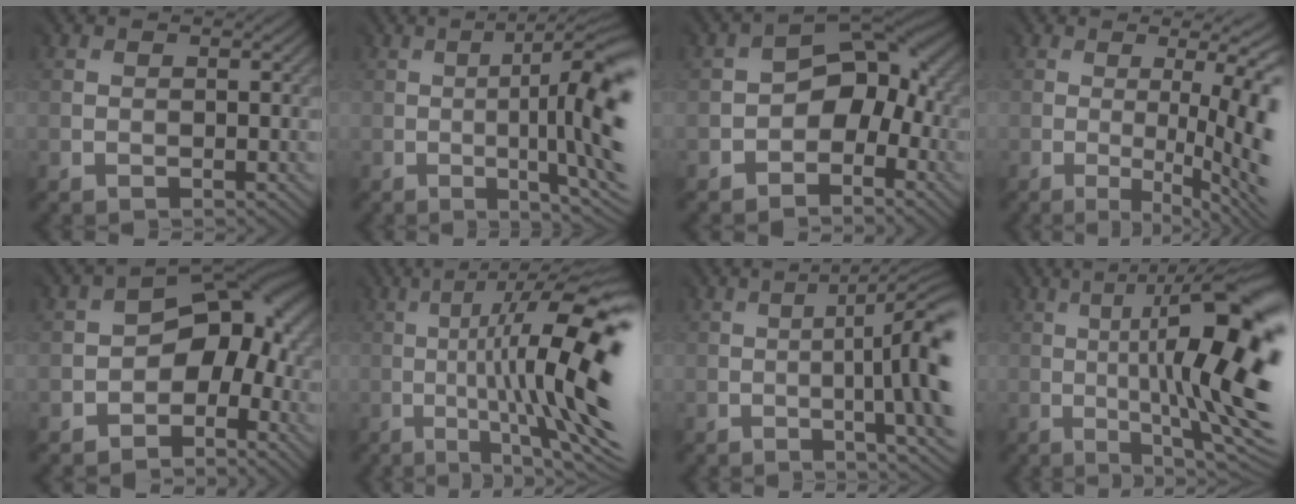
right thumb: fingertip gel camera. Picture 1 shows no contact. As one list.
[{"total": 11.1, "force": [-1.6, 1.8, 10.8], "torque": [-0.129, 0.004, -0.012]}, {"total": 6.2, "force": [-2.1, 4.4, 3.9], "torque": [-0.036, 0.003, -0.045]}, {"total": 11.2, "force": [-1.6, 2.8, 10.7], "torque": [-0.102, 0.006, -0.016]}, {"total": 7.2, "force": [-2.4, 4.8, 4.7], "torque": [-0.040, 0.004, -0.049]}, {"total": 15.9, "force": [-0.9, 3.5, 15.5], "torque": [-0.219, 0.019, 0.006]}, {"total": 11.3, "force": [-1.4, 2.3, 11.0], "torque": [-0.124, 0.003, -0.009]}, {"total": 16.4, "force": [-0.1, 4.0, 15.9], "torque": [-0.216, 0.025, 0.002]}]